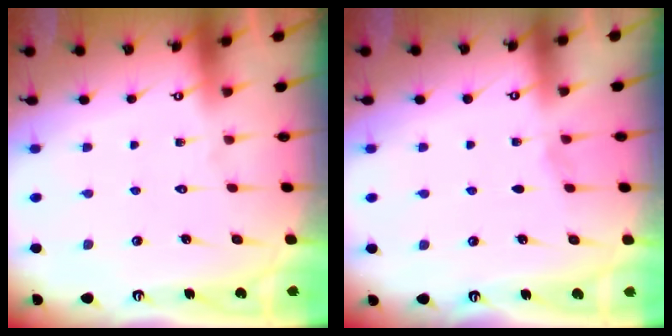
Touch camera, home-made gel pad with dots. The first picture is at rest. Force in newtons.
{"total": 3.1, "press": 2.3, "slide": 2.1}